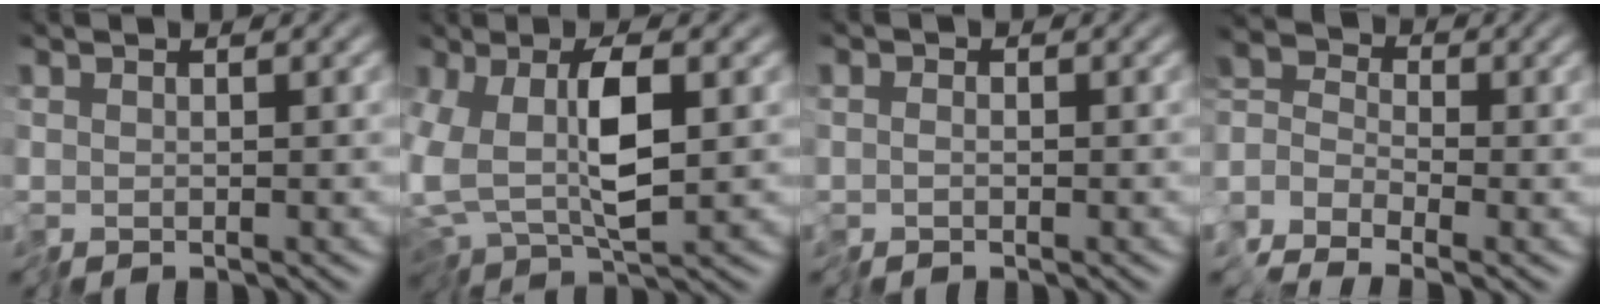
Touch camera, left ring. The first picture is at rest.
{"total": 6.4, "force": [-0.1, 2.9, 5.7], "torque": [-0.119, 0.006, -0.004]}
{"total": 1.0, "force": [-0.7, 0.6, 0.3], "torque": [-0.005, -0.001, -0.018]}
{"total": 2.8, "force": [-2.6, 0.9, 0.4], "torque": [-0.012, 0.005, -0.070]}